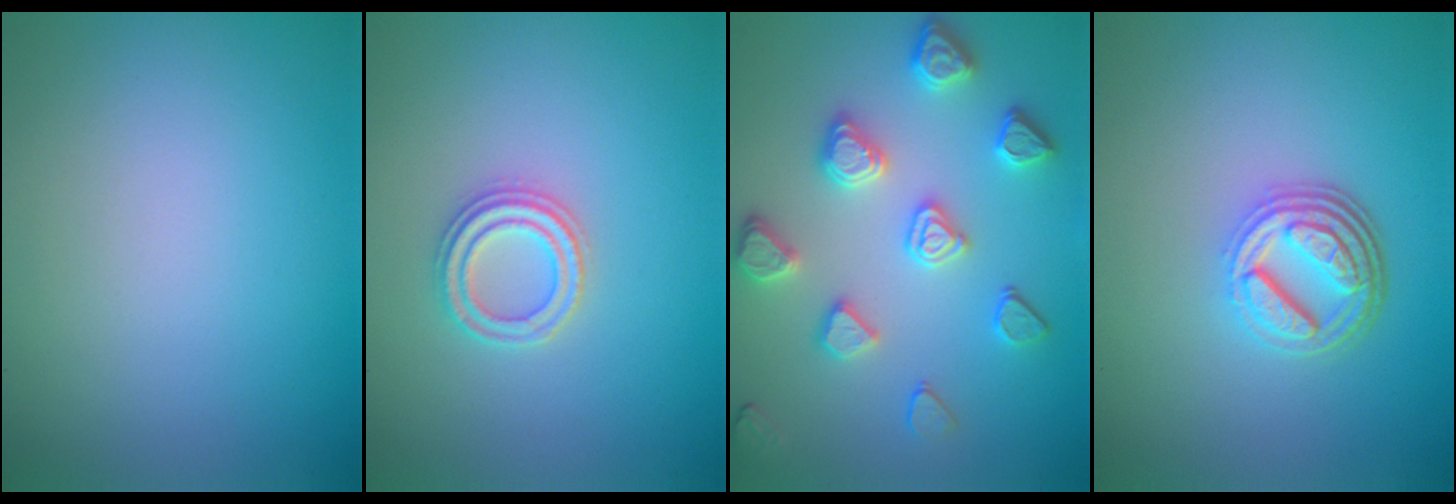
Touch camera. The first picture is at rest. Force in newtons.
{"total": 2.3, "press": 2.3, "slide": 0.3}
{"total": 4.4, "press": 4.1, "slide": 1.5}
{"total": 4.9, "press": 3.5, "slide": 3.4}